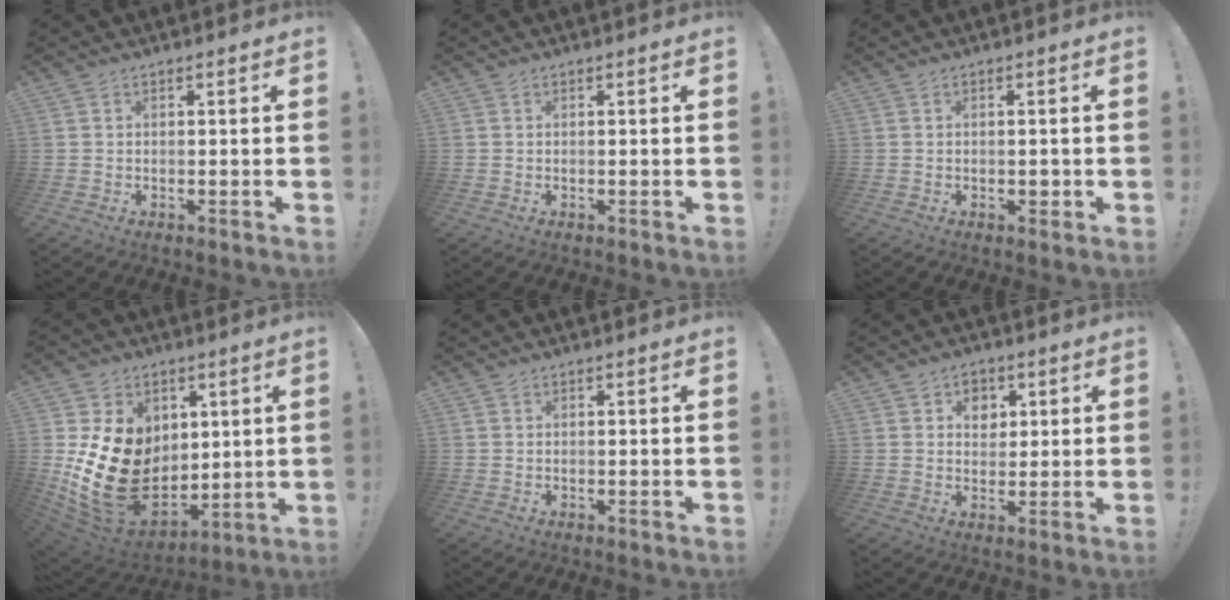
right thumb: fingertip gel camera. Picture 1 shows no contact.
{"total": 0.0}
{"total": 1.6, "force": [-0.4, 1.2, 1.0], "torque": [-0.021, 0.007, -0.006]}
{"total": 23.2, "force": [1.6, 18.1, 14.5], "torque": [-0.279, -0.024, 0.062]}
{"total": 0.6, "force": [0.5, 0.4, 0.1], "torque": [0.006, -0.003, 0.008]}
{"total": 5.9, "force": [2.2, 5.1, 2.0], "torque": [-0.017, -0.013, 0.039]}